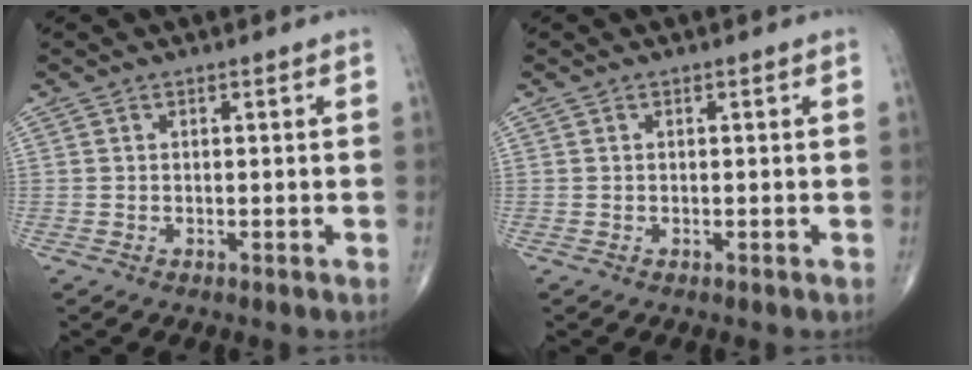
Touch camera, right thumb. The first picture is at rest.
{"total": 0.0}